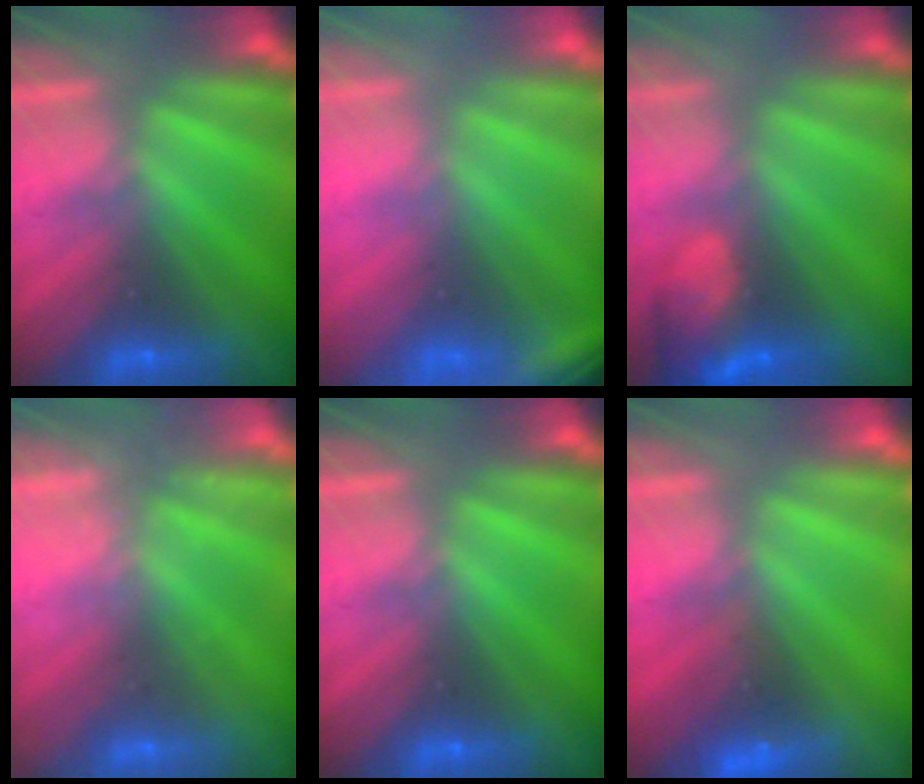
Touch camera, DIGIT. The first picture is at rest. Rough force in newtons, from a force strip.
{"total": 2.7}
{"total": 5.8}
{"total": 2.2}
{"total": 0.0}
{"total": 2.6}